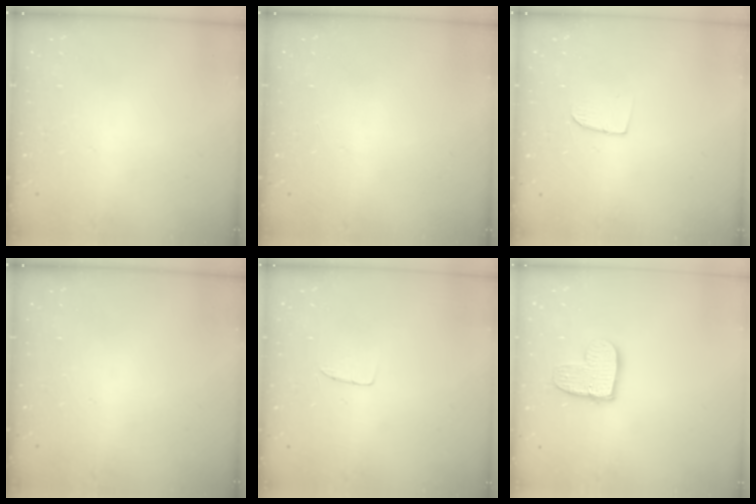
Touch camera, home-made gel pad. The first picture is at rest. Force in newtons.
{"total": 0.0}
{"total": 5.6, "press": 5.6, "slide": 0.4}
{"total": 0.0}
{"total": 4.1, "press": 4.0, "slide": 0.2}
{"total": 10.9, "press": 10.8, "slide": 0.9}